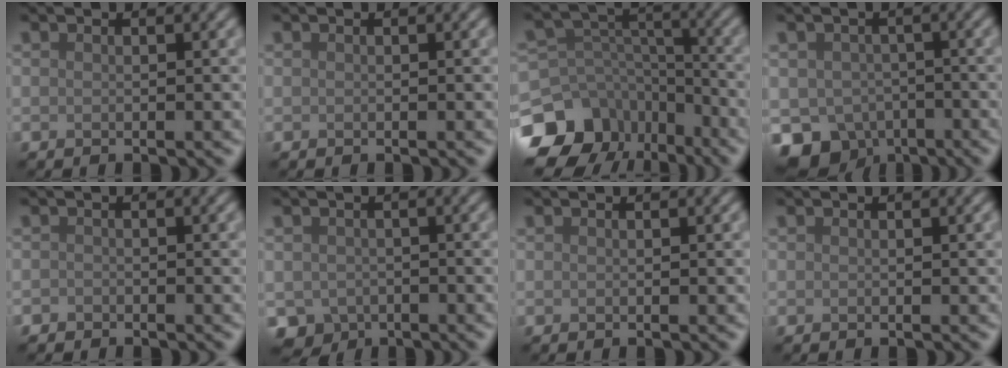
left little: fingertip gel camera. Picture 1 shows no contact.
{"total": 0.0}
{"total": 15.9, "force": [-10.2, 11.3, 4.5], "torque": [-0.109, -0.043, -0.152]}
{"total": 7.7, "force": [-4.6, 5.7, 2.4], "torque": [-0.037, -0.034, -0.064]}
{"total": 0.6, "force": [-0.5, 0.3, 0.0], "torque": [0.000, -0.004, -0.009]}
{"total": 3.5, "force": [-1.8, 2.8, 0.9], "torque": [-0.019, -0.018, -0.029]}
{"total": 0.0}
{"total": 0.0}